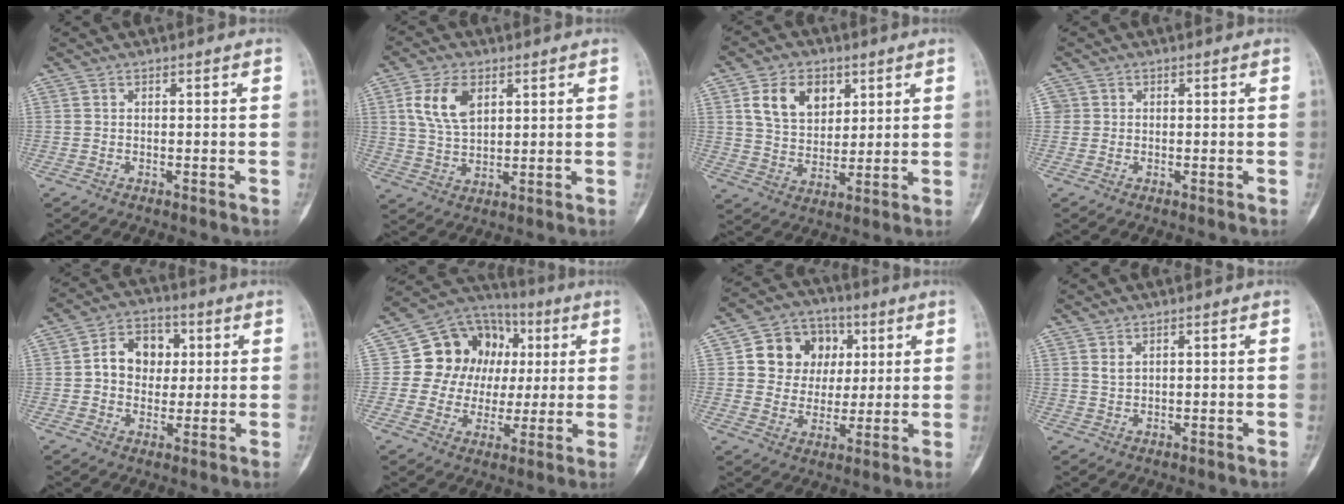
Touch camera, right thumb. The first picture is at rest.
{"total": 8.5, "force": [3.3, 4.5, 6.4], "torque": [-0.123, -0.010, 0.068]}
{"total": 10.9, "force": [4.4, 7.6, 6.4], "torque": [-0.080, -0.018, 0.085]}
{"total": 1.5, "force": [0.2, 1.5, 0.1], "torque": [0.011, 0.004, 0.002]}
{"total": 9.9, "force": [1.5, 7.7, 5.9], "torque": [-0.056, 0.012, 0.017]}
{"total": 16.4, "force": [2.8, 14.1, 7.9], "torque": [-0.071, 0.025, 0.051]}
{"total": 12.7, "force": [3.3, 11.1, 5.4], "torque": [-0.038, 0.001, 0.056]}
{"total": 1.7, "force": [1.0, 0.9, 1.0], "torque": [-0.014, -0.005, 0.027]}